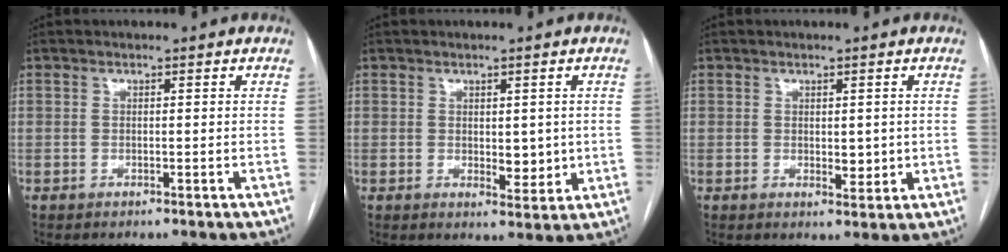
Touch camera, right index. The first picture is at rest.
{"total": 3.9, "force": [0.1, 2.1, 3.3], "torque": [-0.040, -0.008, 0.008]}
{"total": 2.7, "force": [0.0, 1.5, 2.3], "torque": [-0.027, -0.004, 0.006]}